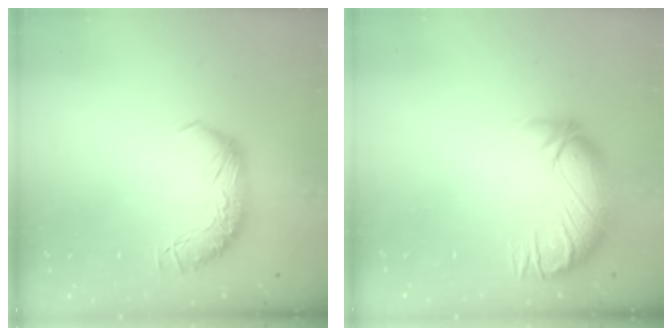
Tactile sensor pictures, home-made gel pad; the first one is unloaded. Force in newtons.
{"total": 3.0, "press": 0.5, "slide": 2.9}